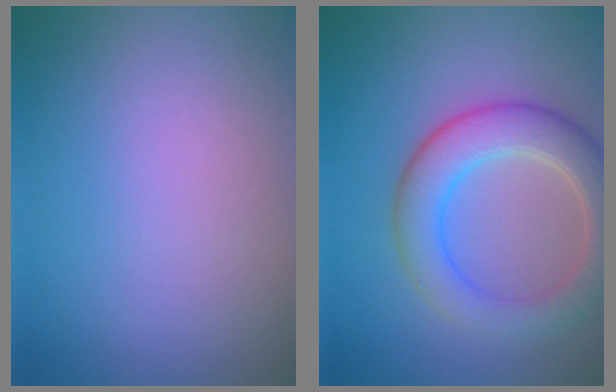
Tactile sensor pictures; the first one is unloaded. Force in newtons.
{"total": 5.7, "press": 5.7, "slide": 0.3}